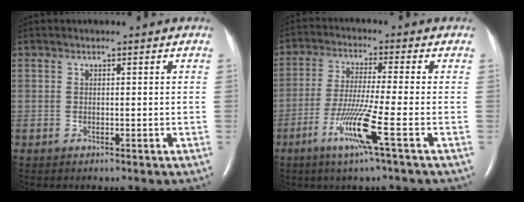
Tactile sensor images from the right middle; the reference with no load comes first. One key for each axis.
{"total": 8.7, "fx": -3.9, "fy": -1.4, "fz": 7.6, "tx": -0.150, "ty": -0.026, "tz": -0.082}